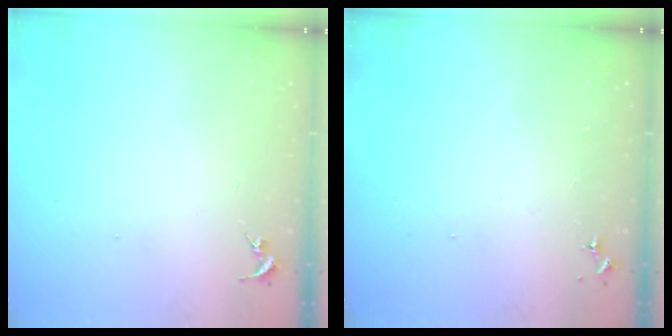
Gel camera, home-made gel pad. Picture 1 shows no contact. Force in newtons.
{"total": 0.0}